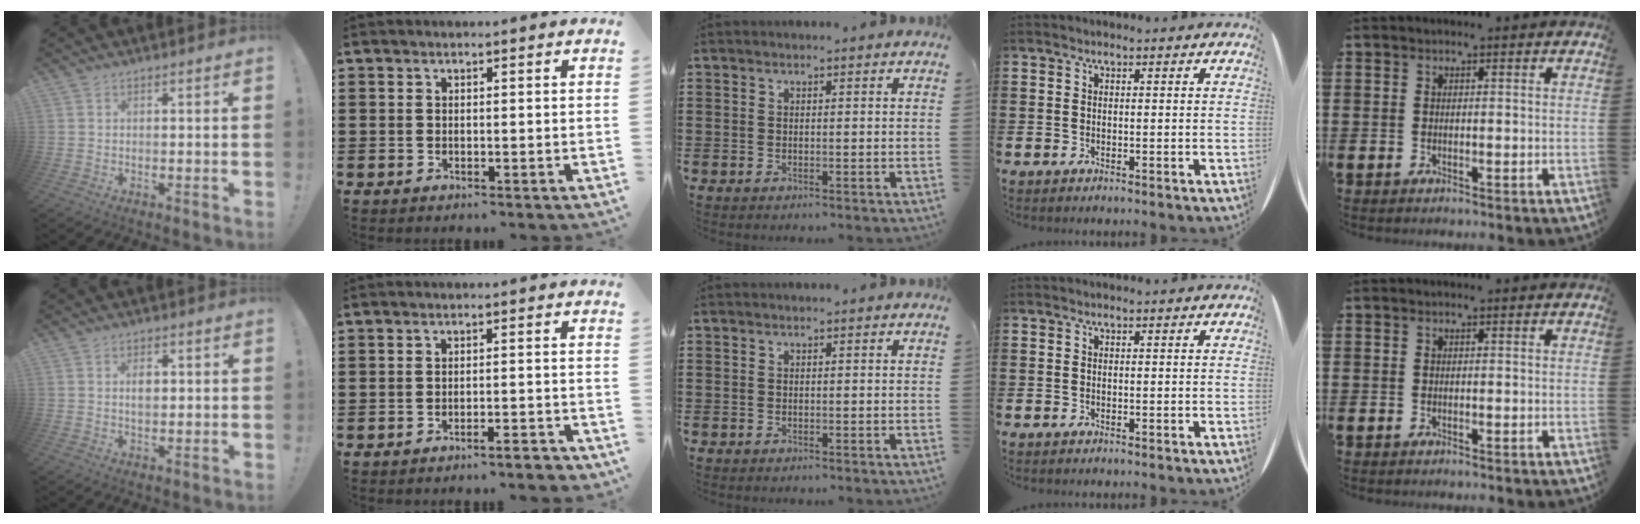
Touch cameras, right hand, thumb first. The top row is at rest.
{"thumb": {"total": 3.7, "force": [0.6, 2.4, 2.8], "torque": [-0.036, -0.001, 0.005]}, "index": {"total": 2.6, "force": [-2.3, 0.1, 1.1], "torque": [-0.020, 0.001, -0.048]}}